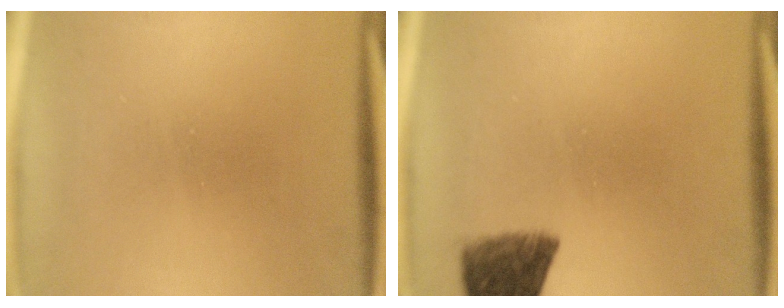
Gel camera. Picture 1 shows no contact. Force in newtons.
{"total": 7.8}